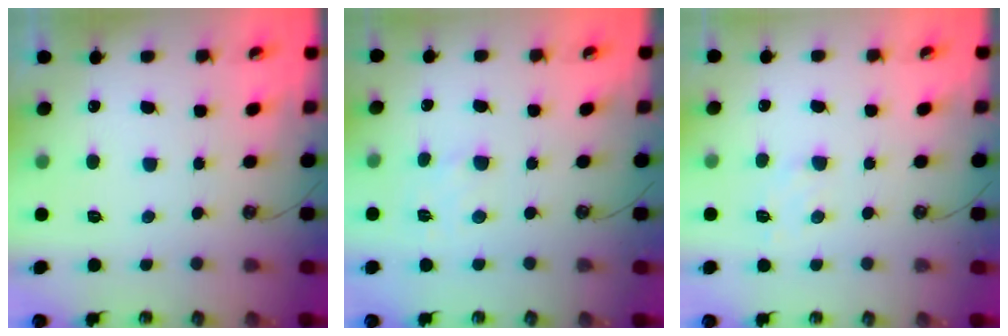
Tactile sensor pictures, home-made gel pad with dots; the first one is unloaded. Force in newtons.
{"total": 2.5, "press": 2.5, "slide": 0.4}
{"total": 5.2, "press": 5.1, "slide": 0.6}